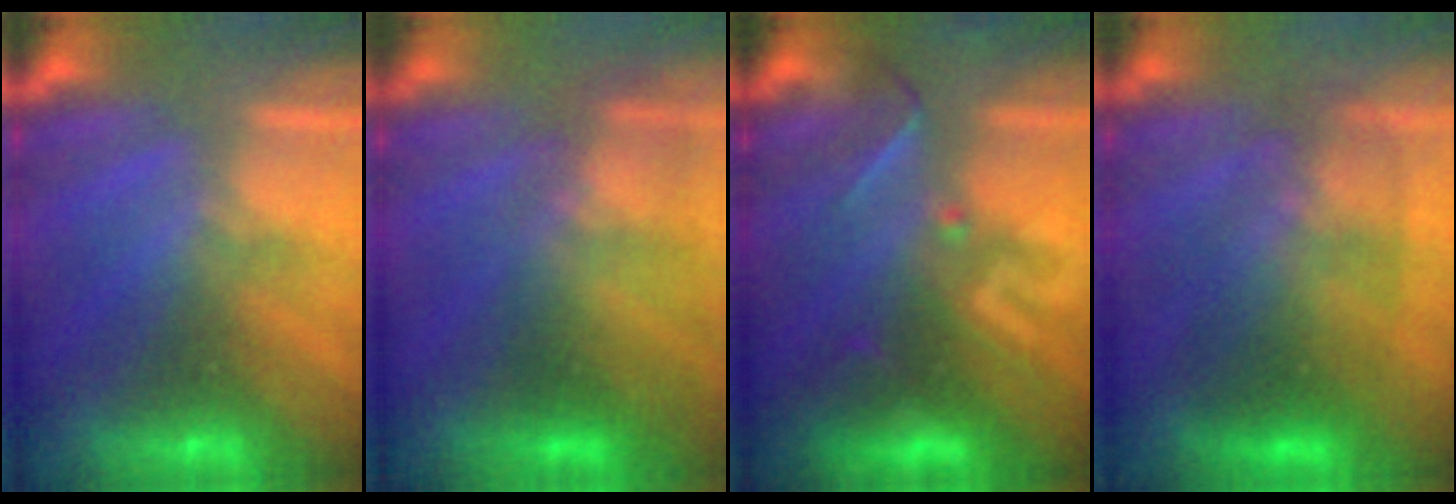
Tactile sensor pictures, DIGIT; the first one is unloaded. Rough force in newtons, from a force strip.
{"total": 2.7}
{"total": 2.9}
{"total": 3.0}